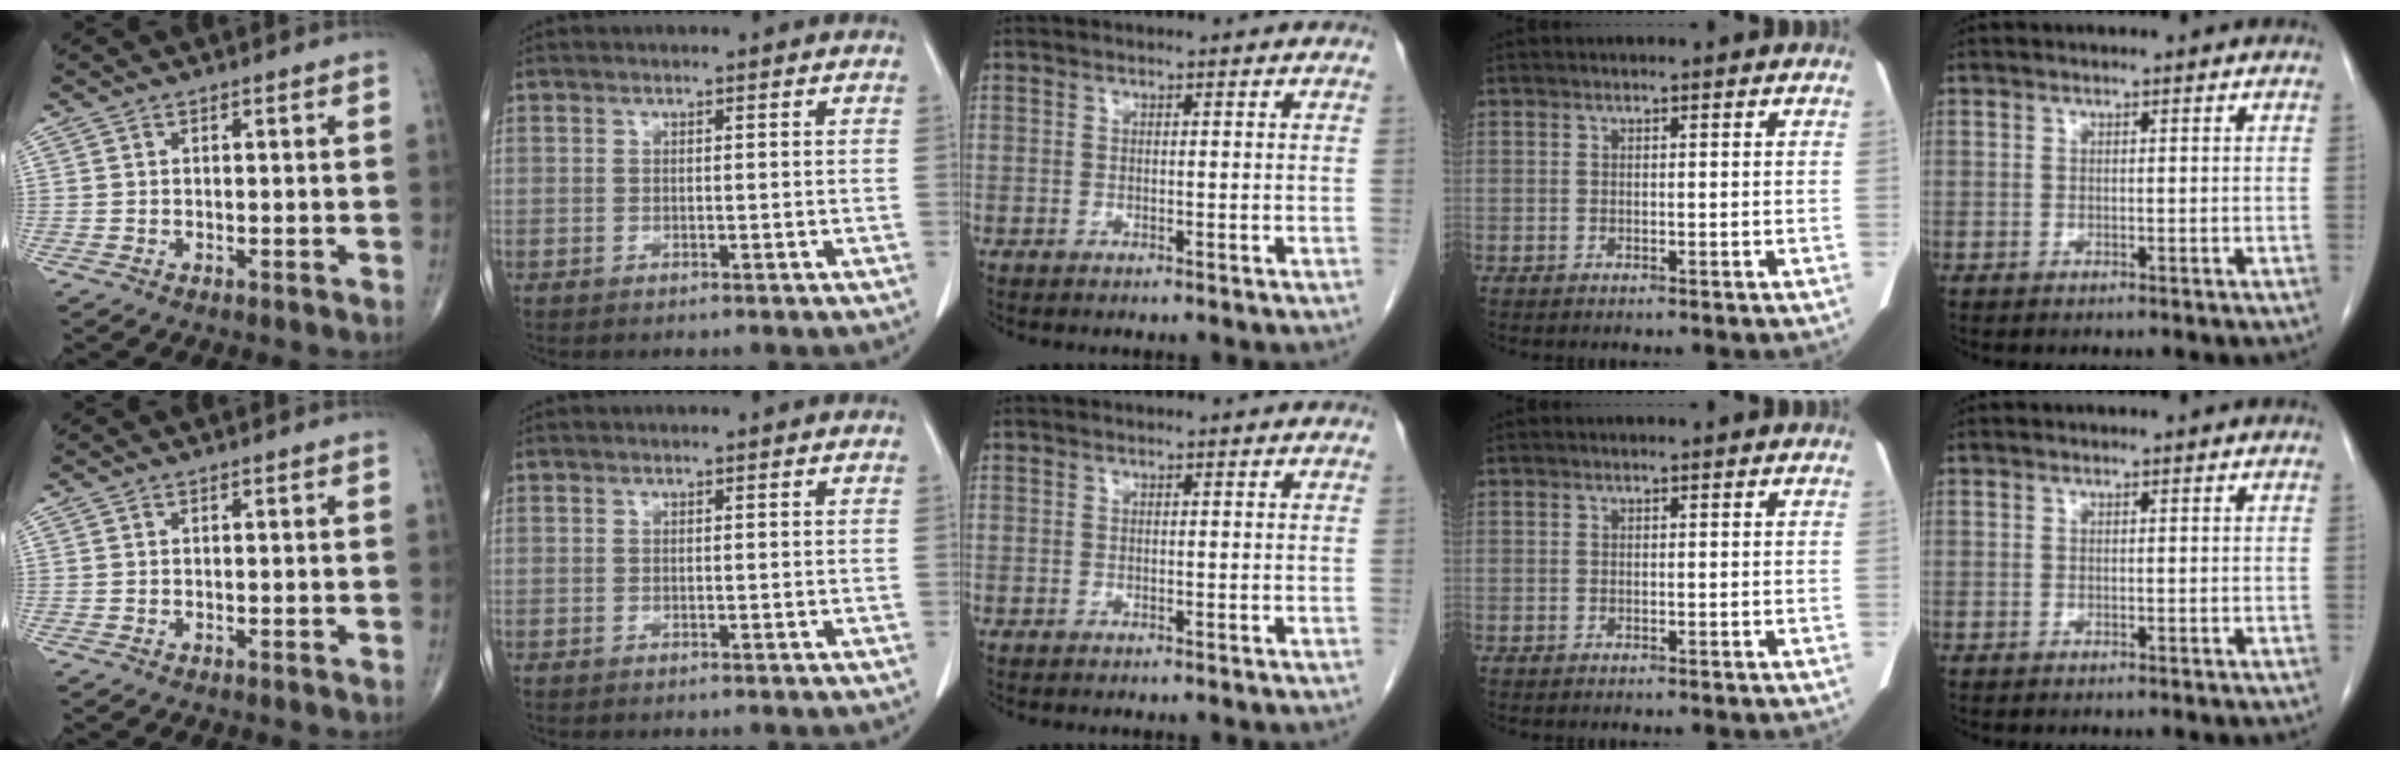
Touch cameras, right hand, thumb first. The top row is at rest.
{}